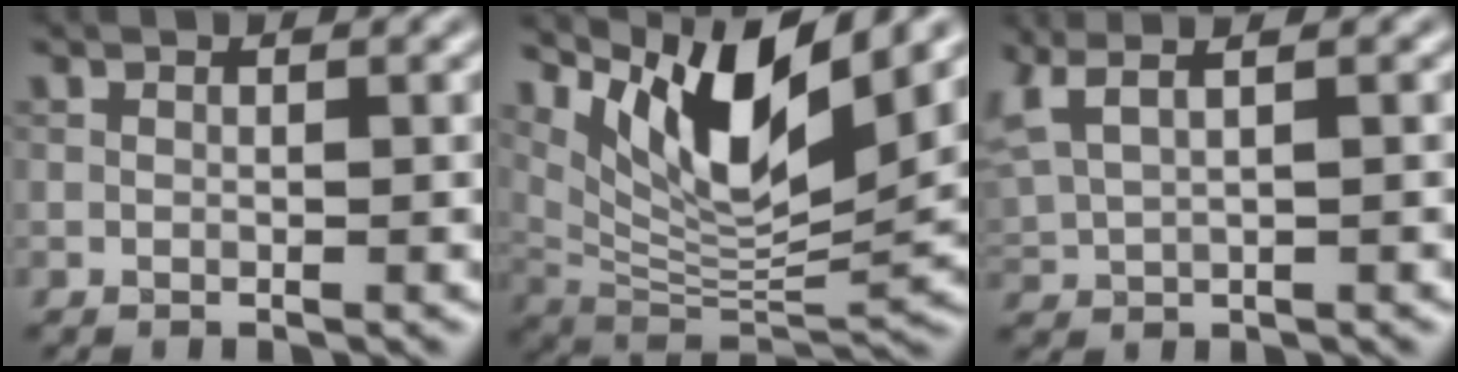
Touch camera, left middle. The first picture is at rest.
{"total": 10.2, "force": [5.6, 3.0, 8.0], "torque": [-0.138, -0.012, 0.112]}
{"total": 5.2, "force": [3.2, 2.1, 3.5], "torque": [-0.085, 0.027, 0.057]}